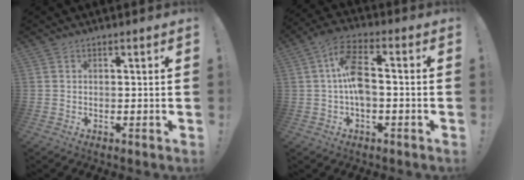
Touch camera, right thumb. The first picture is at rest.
{"total": 11.2, "force": [-0.3, 5.2, 9.9], "torque": [-0.202, 0.005, -0.007]}